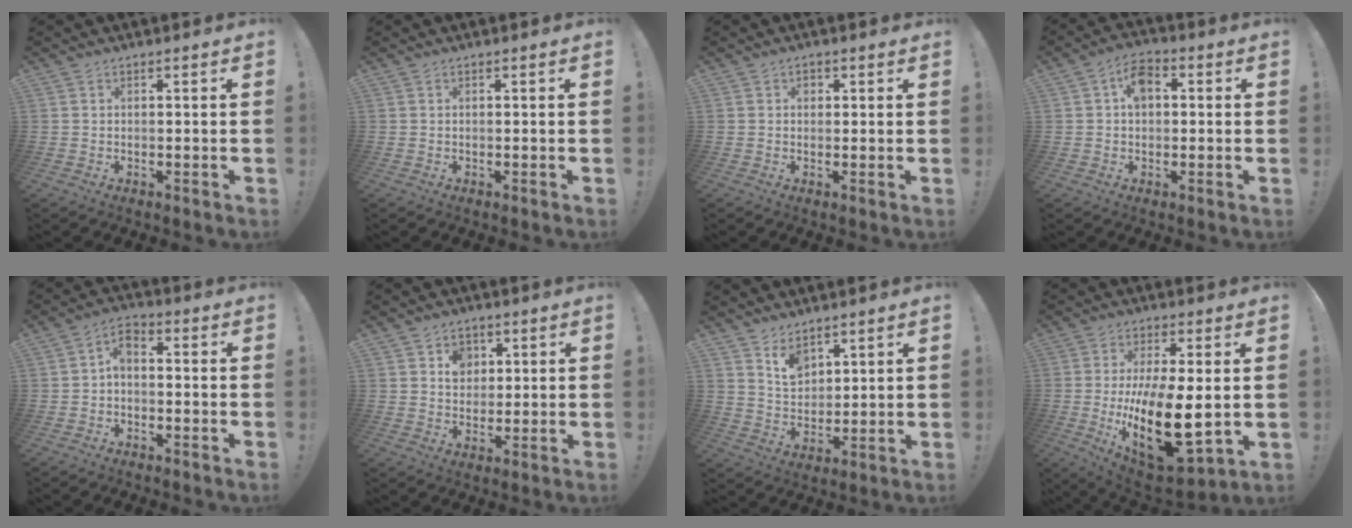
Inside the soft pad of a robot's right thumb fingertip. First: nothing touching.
{"total": 0.0}
{"total": 1.5, "force": [0.4, 1.2, 0.7], "torque": [-0.004, 0.001, 0.004]}
{"total": 6.1, "force": [0.9, 4.4, 4.2], "torque": [-0.069, 0.012, 0.018]}
{"total": 4.1, "force": [-1.0, 2.3, 3.2], "torque": [-0.075, 0.003, -0.020]}
{"total": 5.8, "force": [2.3, 4.9, 2.1], "torque": [-0.019, -0.009, 0.040]}
{"total": 7.0, "force": [5.0, 4.2, 2.4], "torque": [-0.041, -0.032, 0.095]}
{"total": 21.1, "force": [-1.5, 9.6, 18.7], "torque": [-0.322, -0.022, -0.008]}